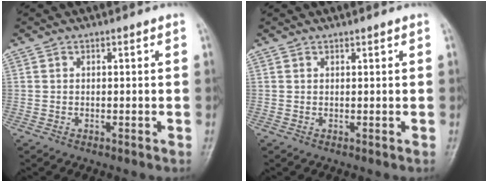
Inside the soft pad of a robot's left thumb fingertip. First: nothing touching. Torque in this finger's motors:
{"motor_torque": [-0.22, 0.04, -0.31, 0.08, 0.02]}